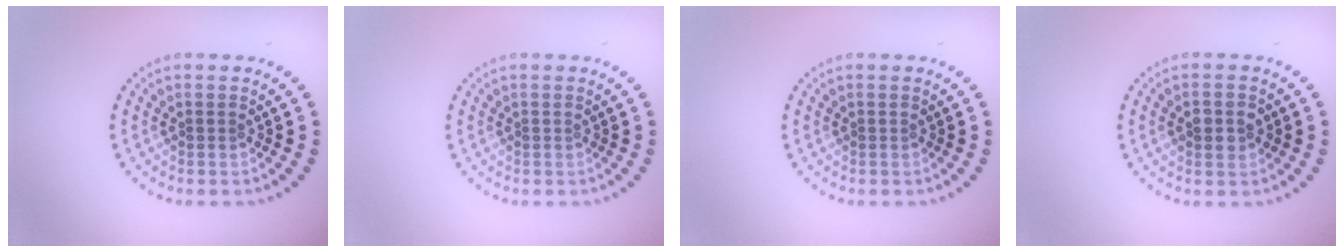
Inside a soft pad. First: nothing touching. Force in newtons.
{"total": 0.0}
{"total": 0.0}
{"total": 2.7, "press": 2.7, "slide": 0.1}